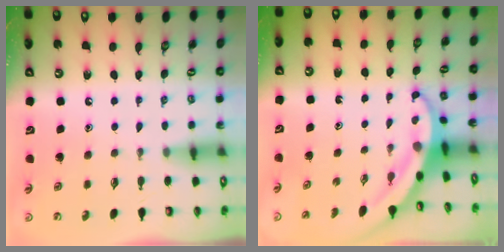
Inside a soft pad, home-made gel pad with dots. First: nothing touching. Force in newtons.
{"total": 4.0, "press": 3.9, "slide": 0.5}